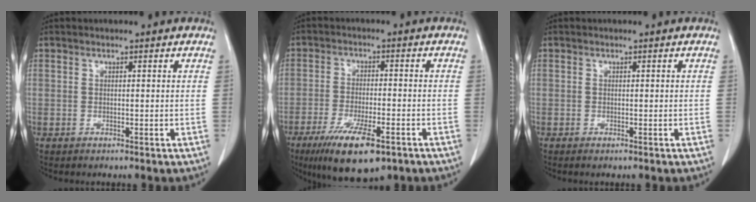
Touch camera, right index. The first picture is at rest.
{"total": 11.9, "force": [-7.2, 2.9, 9.0], "torque": [-0.155, -0.023, -0.113]}
{"total": 0.6, "force": [-0.4, 0.1, 0.5], "torque": [-0.009, -0.002, -0.005]}